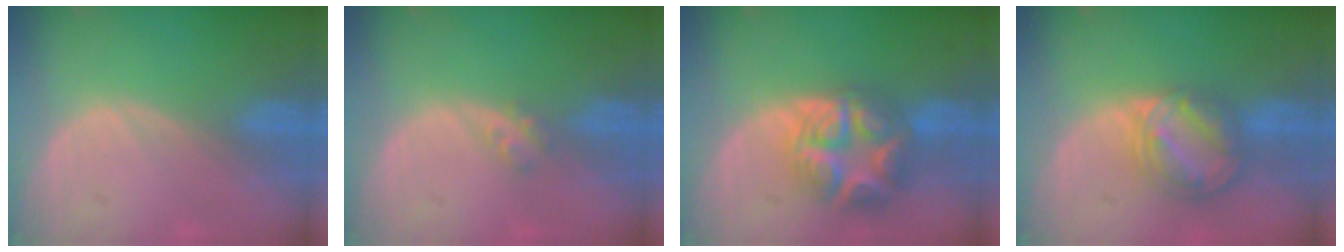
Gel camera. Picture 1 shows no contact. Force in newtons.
{"total": 1.8, "press": 1.5, "slide": 0.9}
{"total": 8.9, "press": 8.9, "slide": 0.5}
{"total": 8.3, "press": 7.1, "slide": 4.4}